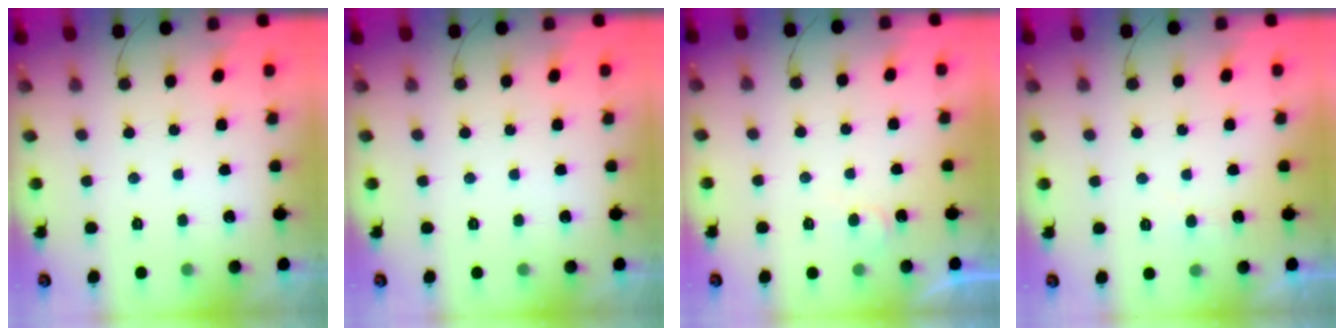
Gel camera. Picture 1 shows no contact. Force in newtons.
{"total": 0.0}
{"total": 3.2, "press": 3.2, "slide": 0.3}
{"total": 3.5, "press": 3.5, "slide": 0.4}